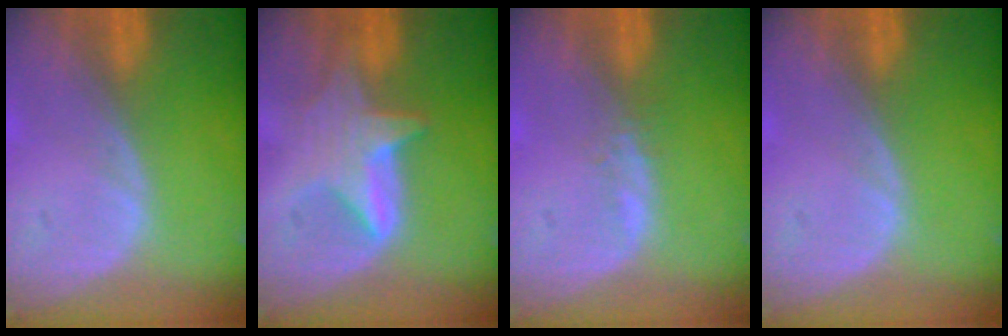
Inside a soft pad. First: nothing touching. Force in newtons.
{"total": 6.0, "press": 6.0, "slide": 0.7}
{"total": 1.1, "press": 1.0, "slide": 0.5}
{"total": 0.0}